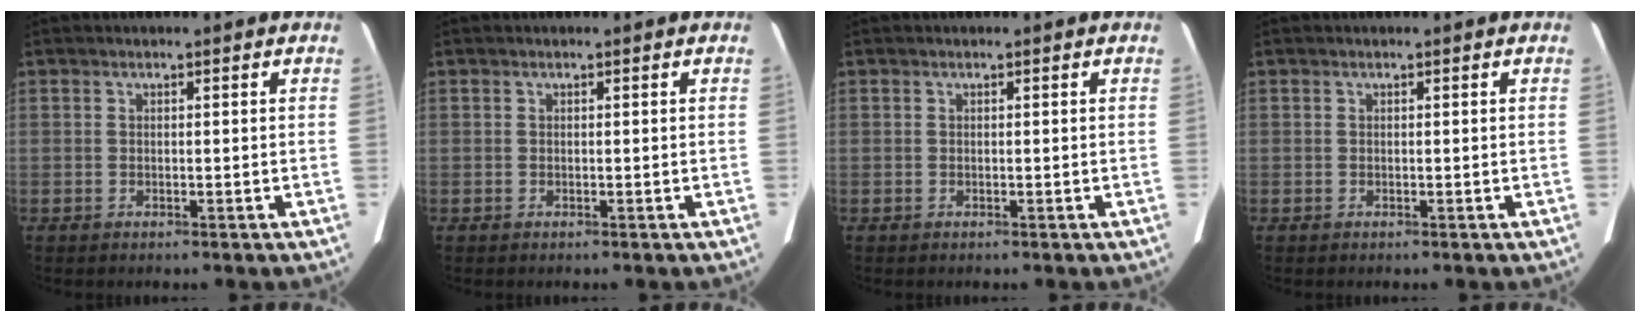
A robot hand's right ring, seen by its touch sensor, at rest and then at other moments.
{"total": 0.0}
{"total": 0.0}
{"total": 0.0}